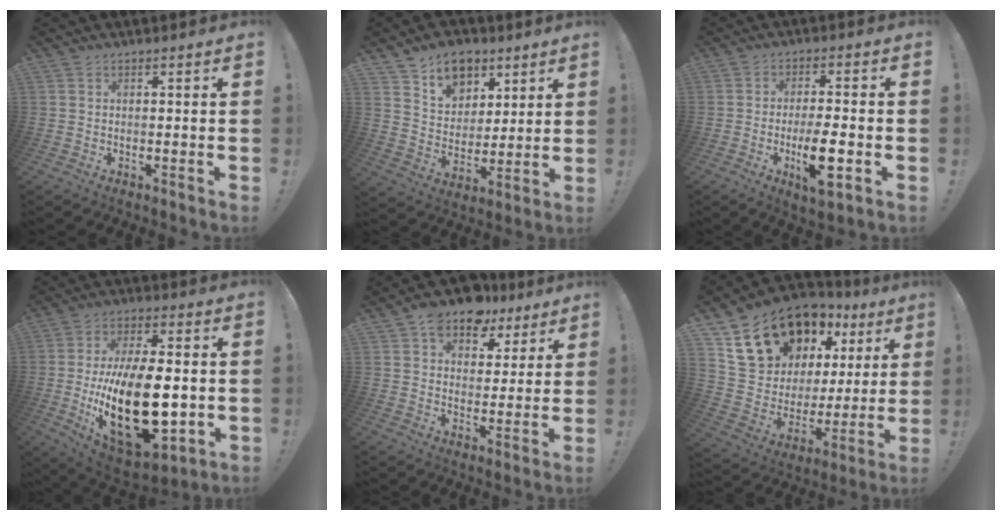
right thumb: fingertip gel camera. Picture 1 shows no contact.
{"total": 12.6, "force": [7.9, 8.8, 4.3], "torque": [-0.058, -0.050, 0.153]}
{"total": 10.2, "force": [-3.4, 2.7, 9.3], "torque": [-0.168, 0.001, -0.059]}
{"total": 27.7, "force": [-3.0, 13.4, 24.0], "torque": [-0.447, -0.005, -0.039]}
{"total": 12.3, "force": [9.4, 7.0, 4.0], "torque": [-0.075, -0.057, 0.174]}
{"total": 20.1, "force": [13.3, 12.3, 8.7], "torque": [-0.141, -0.087, 0.267]}